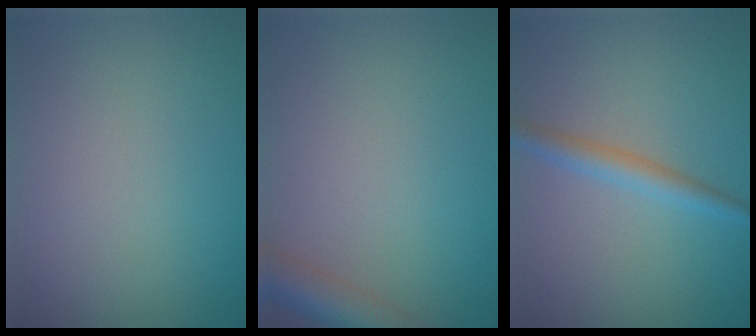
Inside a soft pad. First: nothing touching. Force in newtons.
{"total": 3.9, "press": 3.9, "slide": 0.2}
{"total": 2.5, "press": 2.5, "slide": 0.1}